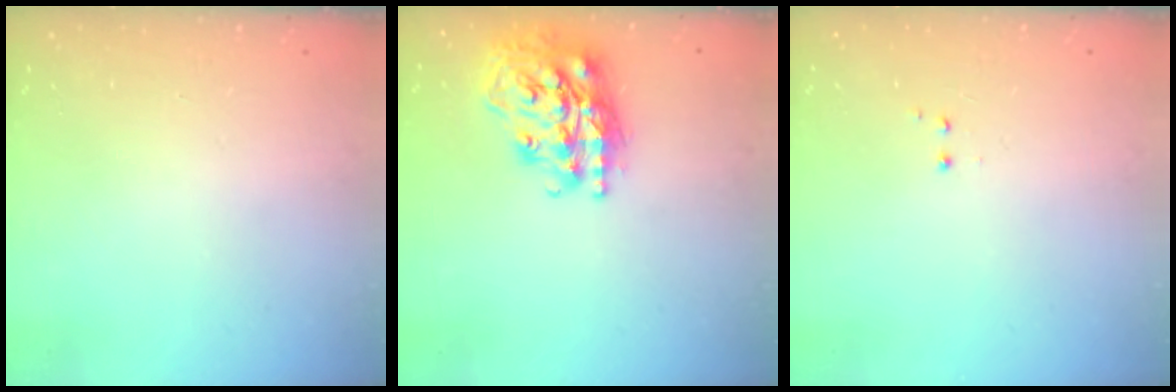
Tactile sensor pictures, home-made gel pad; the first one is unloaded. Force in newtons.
{"total": 20.5, "press": 20.5, "slide": 1.6}
{"total": 1.2, "press": 1.0, "slide": 0.6}